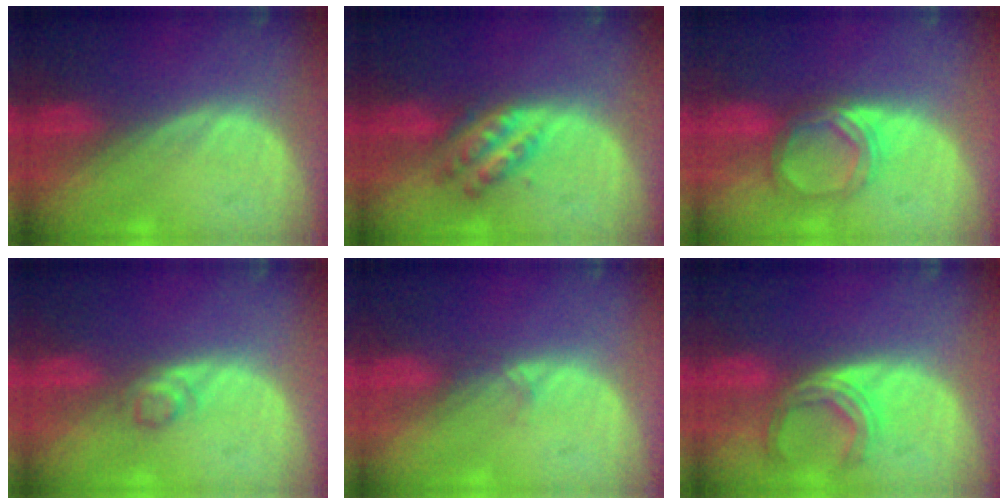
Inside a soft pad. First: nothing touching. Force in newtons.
{"total": 5.9, "press": 5.1, "slide": 2.8}
{"total": 5.2, "press": 4.8, "slide": 1.9}
{"total": 1.9, "press": 1.8, "slide": 0.2}
{"total": 0.9, "press": 0.8, "slide": 0.2}
{"total": 4.9, "press": 4.8, "slide": 1.1}